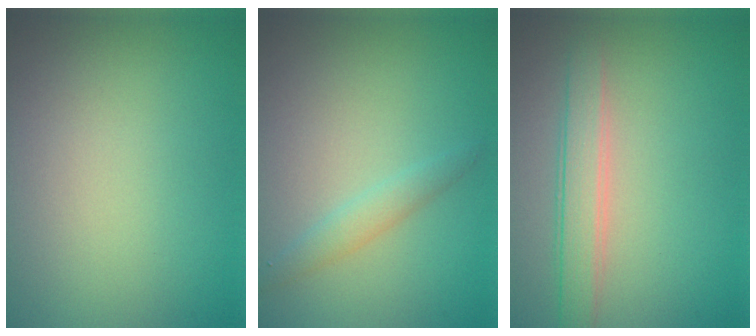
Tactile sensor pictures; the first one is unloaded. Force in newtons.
{"total": 1.6, "press": 1.6, "slide": 0.1}
{"total": 2.8, "press": 2.8, "slide": 0.3}